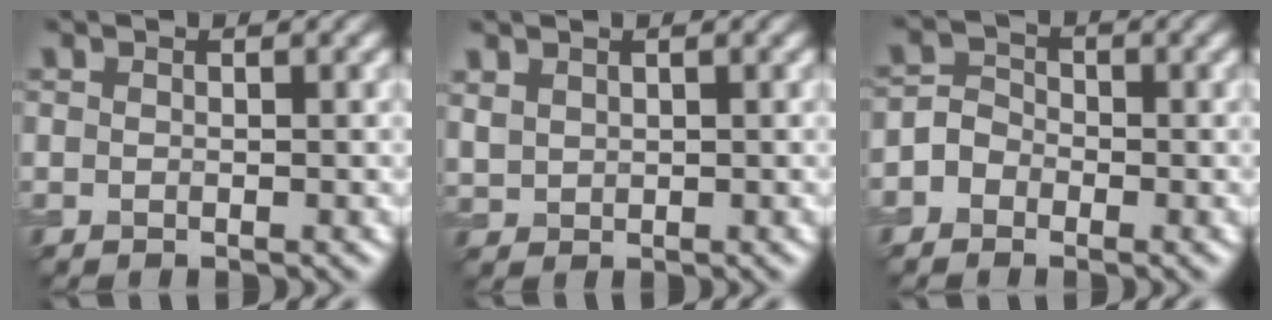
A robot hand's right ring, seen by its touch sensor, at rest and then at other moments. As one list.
[{"total": 1.0, "force": [0.9, 0.2, -0.4], "torque": [-0.002, 0.009, 0.032]}, {"total": 1.7, "force": [-1.1, 1.3, 0.1], "torque": [0.000, 0.015, -0.025]}]